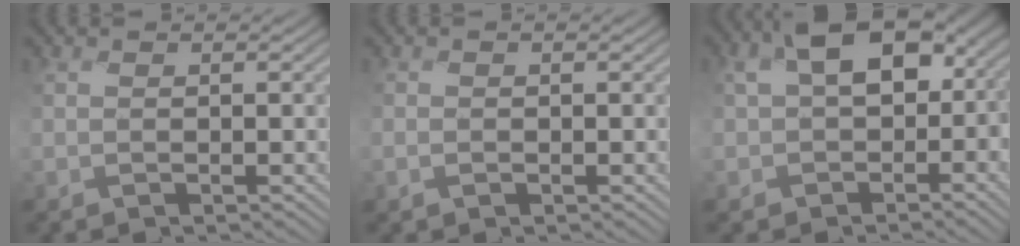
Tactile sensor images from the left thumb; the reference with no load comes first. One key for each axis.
{"total": 0.6, "fx": -0.4, "fy": 0.5, "fz": 0.1, "tx": -0.004, "ty": -0.002, "tz": -0.008}
{"total": 9.8, "fx": -0.1, "fy": 7.3, "fz": 6.5, "tx": -0.126, "ty": -0.016, "tz": -0.009}